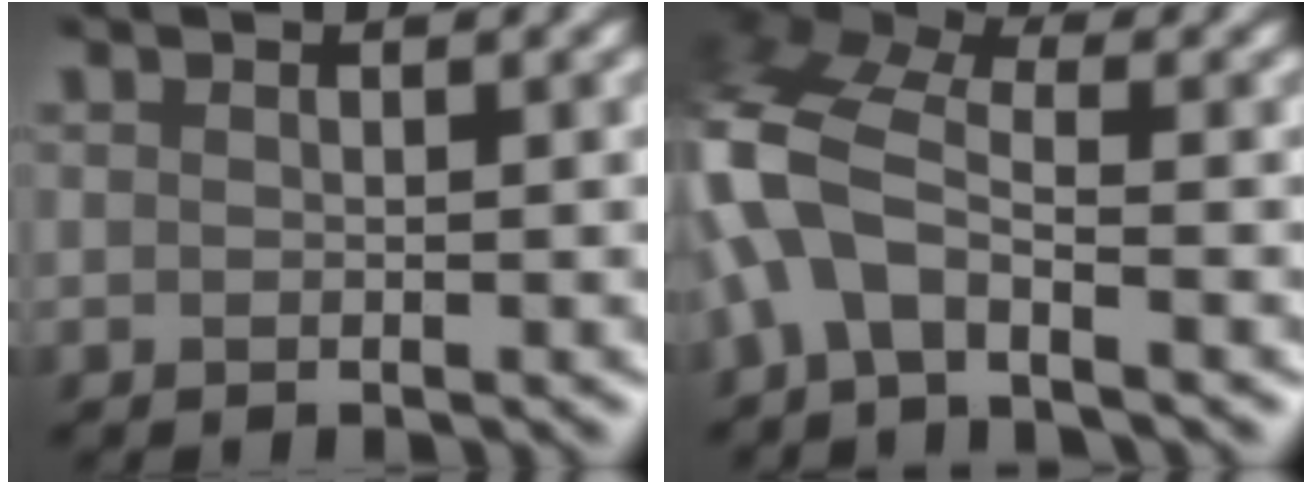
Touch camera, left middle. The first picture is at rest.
{"total": 7.4, "force": [-2.3, 3.9, 5.9], "torque": [-0.169, 0.012, -0.052]}